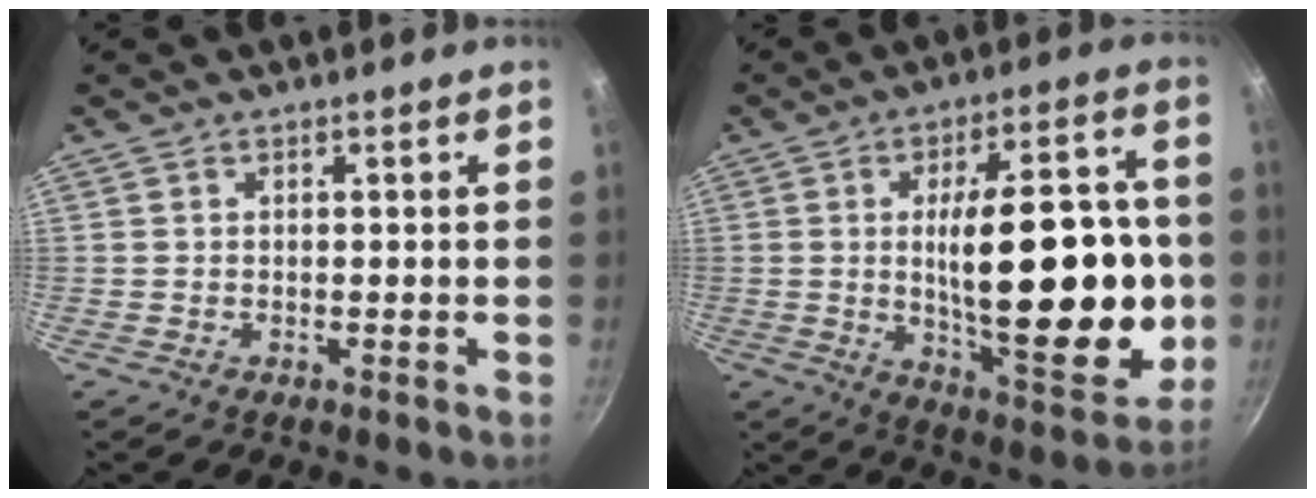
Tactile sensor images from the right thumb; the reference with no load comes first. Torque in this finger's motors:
{"motor_torque": [-1.03, 2.12, 2.27, 0.50, 0.24]}